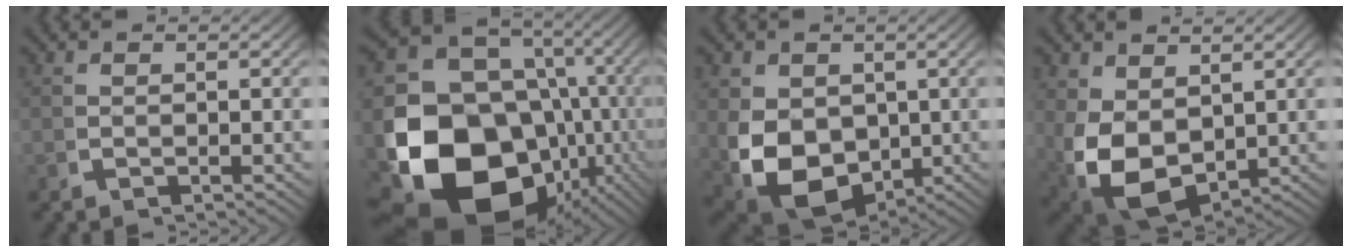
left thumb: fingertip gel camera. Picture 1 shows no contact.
{"total": 26.8, "force": [-5.3, 19.9, 17.1], "torque": [-0.338, -0.092, -0.058]}
{"total": 11.6, "force": [-2.6, 8.6, 7.3], "torque": [-0.185, -0.074, -0.003]}
{"total": 9.7, "force": [-2.0, 7.1, 6.4], "torque": [-0.174, -0.061, 0.003]}